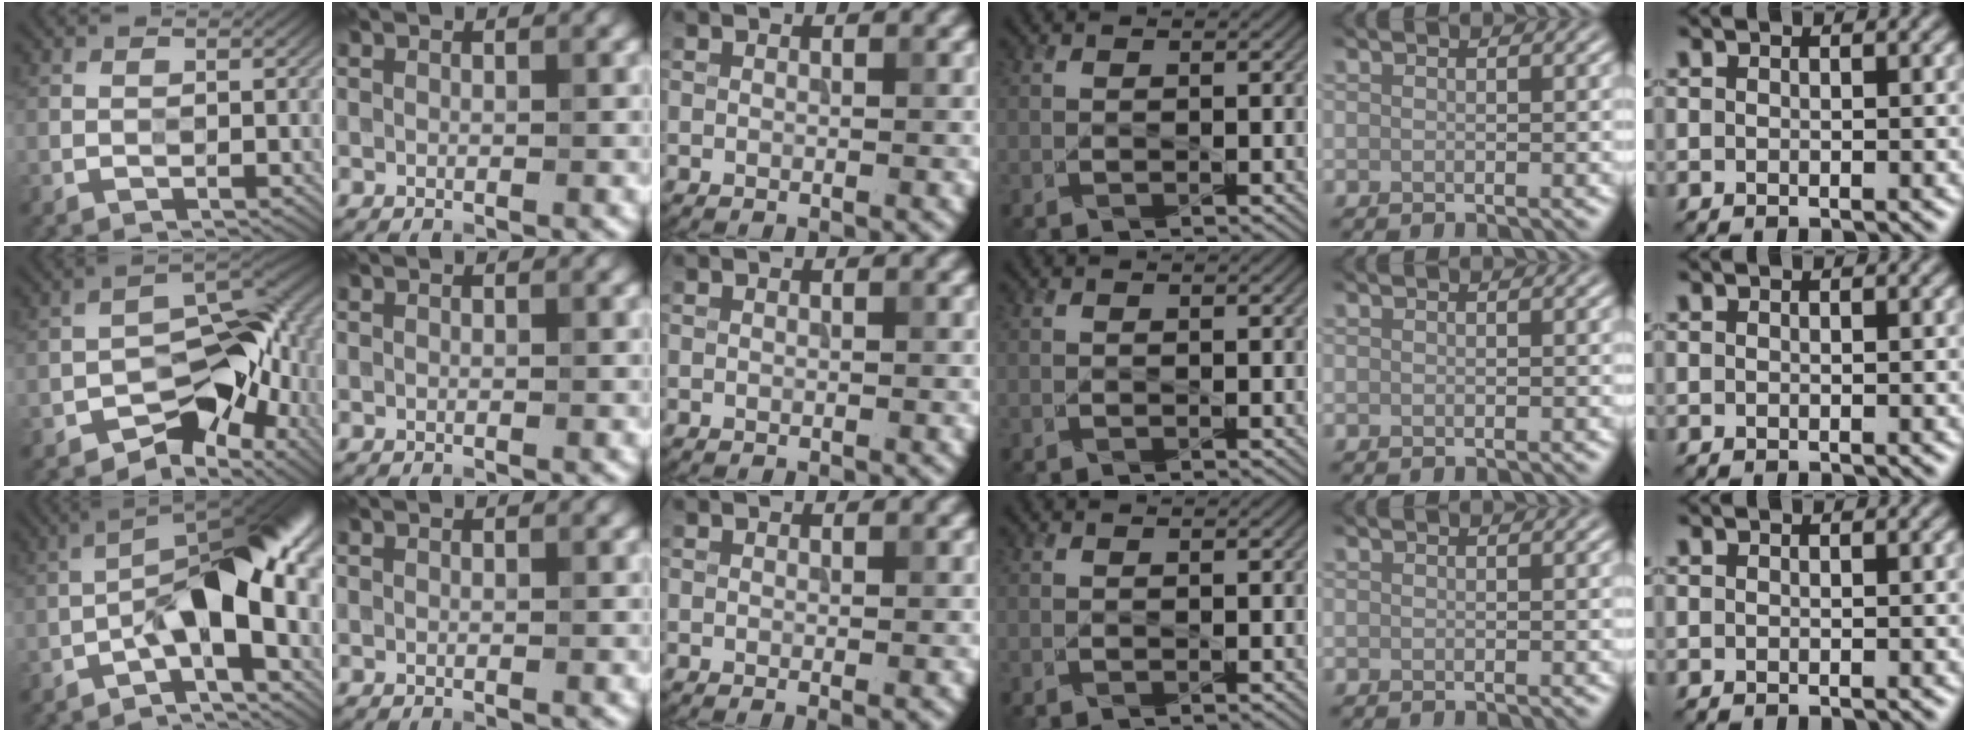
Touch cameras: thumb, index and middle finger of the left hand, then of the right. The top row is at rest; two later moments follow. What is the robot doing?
{"motion": "wipe", "object": "mirror"}